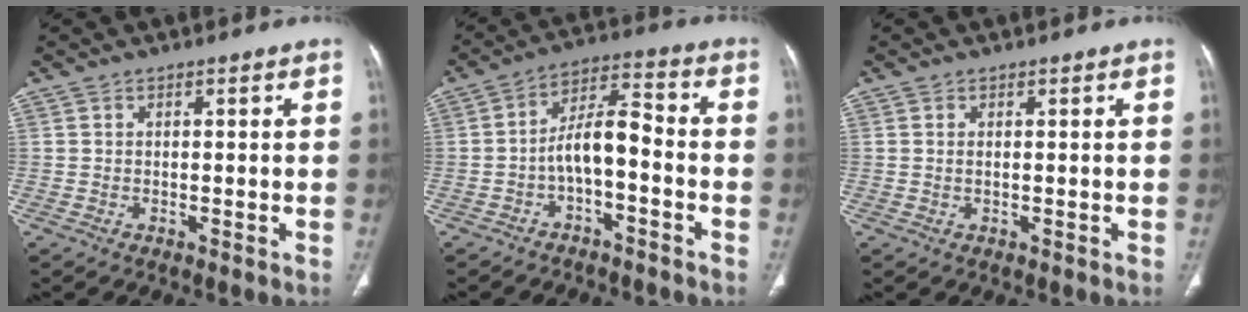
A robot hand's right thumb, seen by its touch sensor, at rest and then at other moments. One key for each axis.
{"total": 7.9, "fx": -2.7, "fy": 3.3, "fz": 6.7, "tx": -0.116, "ty": 0.051, "tz": -0.052}
{"total": 0.6, "fx": 0.2, "fy": 0.2, "fz": 0.5, "tx": -0.018, "ty": 0.000, "tz": 0.005}